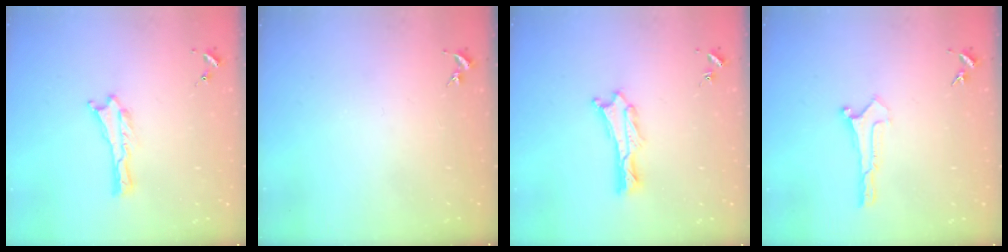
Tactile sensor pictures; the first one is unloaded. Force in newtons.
{"total": 0.0}
{"total": 0.9, "press": 0.9, "slide": 0.2}
{"total": 0.0}